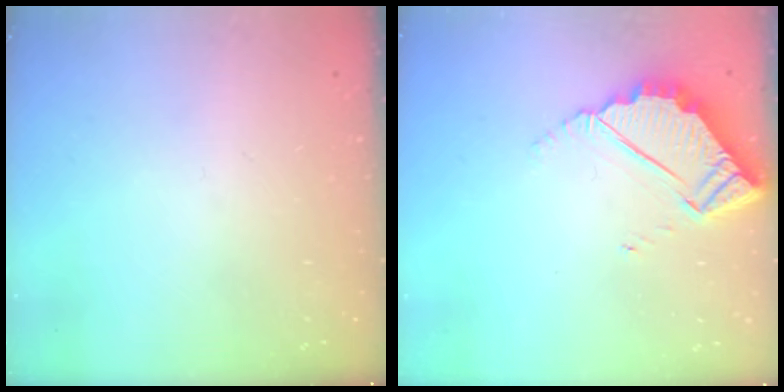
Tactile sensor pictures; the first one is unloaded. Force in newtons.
{"total": 5.4, "press": 5.4, "slide": 0.2}